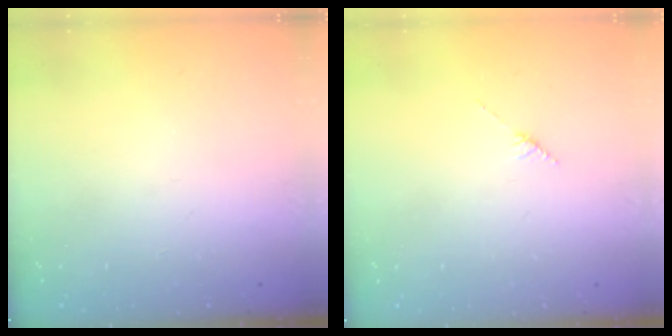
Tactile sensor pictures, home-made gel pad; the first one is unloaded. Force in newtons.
{"total": 2.8, "press": 2.8, "slide": 0.4}